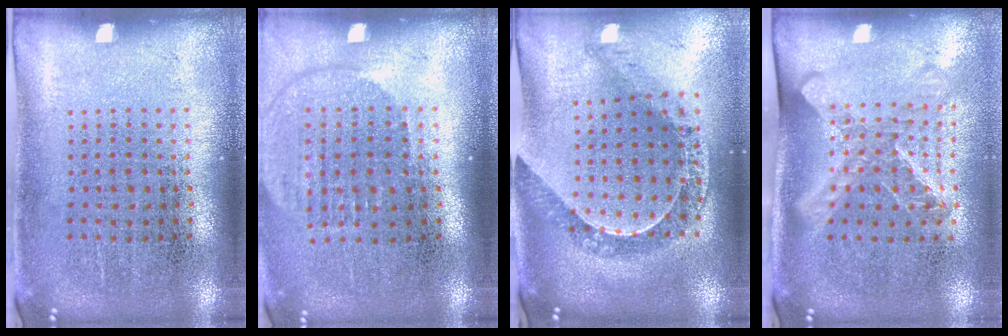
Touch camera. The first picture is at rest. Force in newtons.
{"total": 1.8, "press": 1.5, "slide": 0.9}
{"total": 1.1, "press": 1.1, "slide": 0.2}
{"total": 1.6, "press": 1.3, "slide": 1.0}